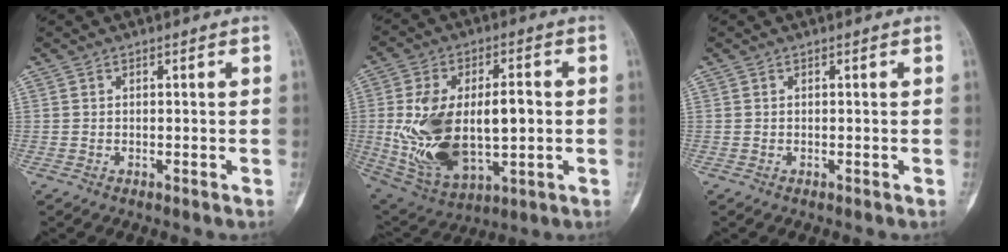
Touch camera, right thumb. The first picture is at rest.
{"total": 21.7, "force": [-0.8, 11.7, 18.2], "torque": [-0.325, 0.004, 0.010]}
{"total": 0.0}